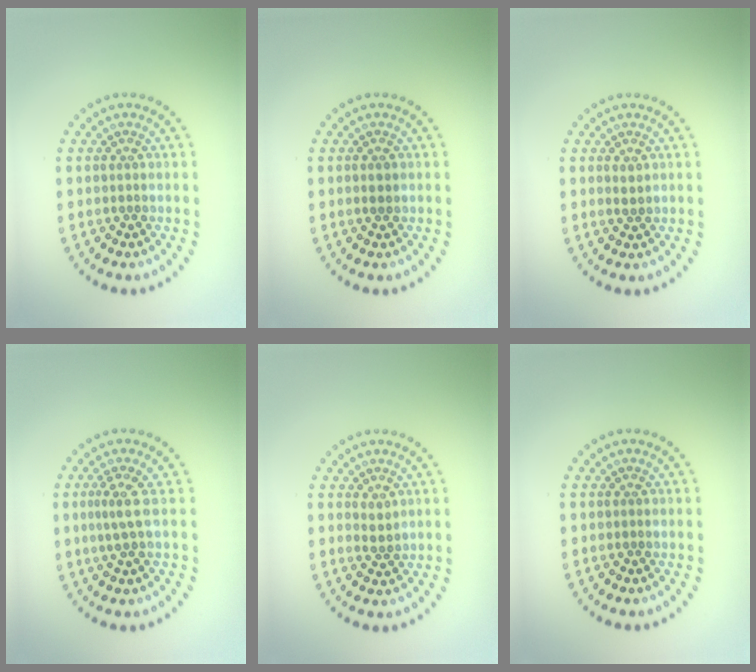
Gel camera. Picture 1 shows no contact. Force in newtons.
{"total": 0.8, "press": 0.8, "slide": 0.2}
{"total": 0.9, "press": 0.9, "slide": 0.2}
{"total": 2.2, "press": 1.5, "slide": 1.6}
{"total": 1.1, "press": 0.9, "slide": 0.6}
{"total": 0.0}